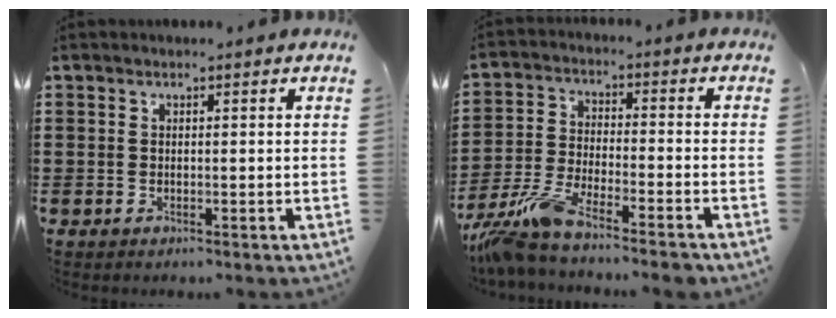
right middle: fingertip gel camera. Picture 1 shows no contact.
{"total": 8.6, "force": [-7.4, 1.0, 4.2], "torque": [-0.096, -0.001, -0.147]}